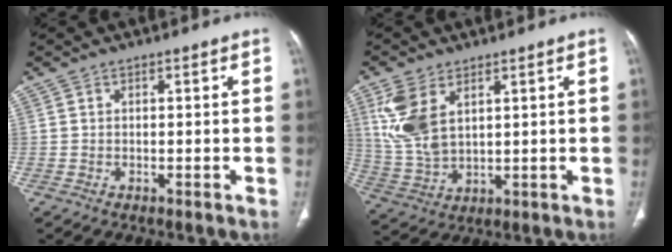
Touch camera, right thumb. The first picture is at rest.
{"total": 10.3, "force": [4.2, 5.7, 7.5], "torque": [-0.163, -0.010, 0.097]}